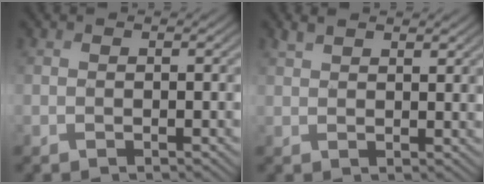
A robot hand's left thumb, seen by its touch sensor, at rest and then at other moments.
{"total": 2.5, "force": [1.9, 0.9, 1.4], "torque": [-0.031, 0.001, 0.041]}